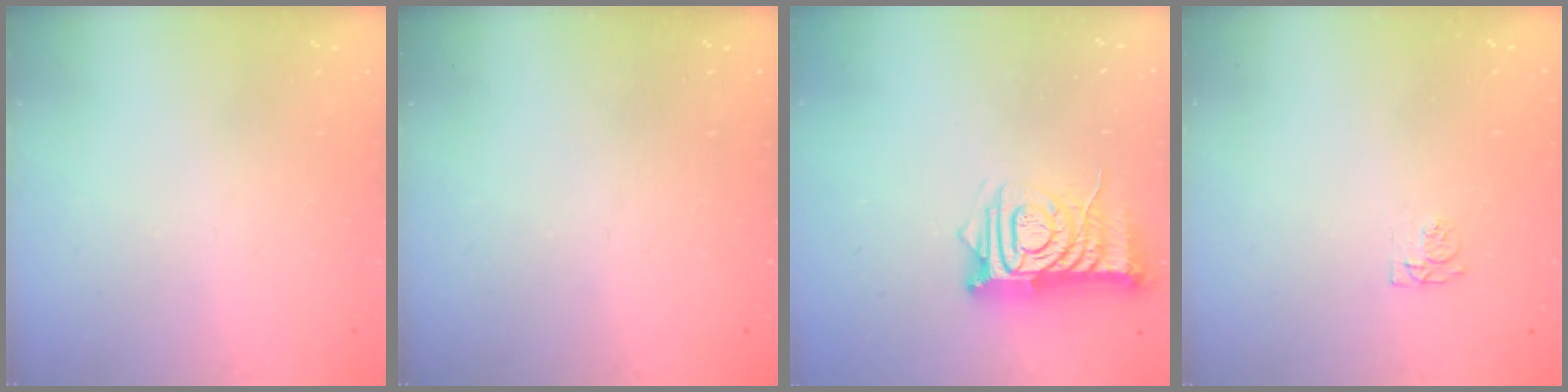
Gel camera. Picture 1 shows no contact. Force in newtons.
{"total": 0.0}
{"total": 11.6, "press": 11.6, "slide": 1.1}
{"total": 4.9, "press": 4.9, "slide": 0.6}